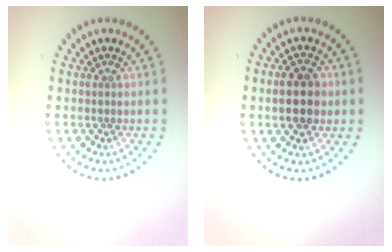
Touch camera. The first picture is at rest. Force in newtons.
{"total": 4.6, "press": 4.6, "slide": 0.2}